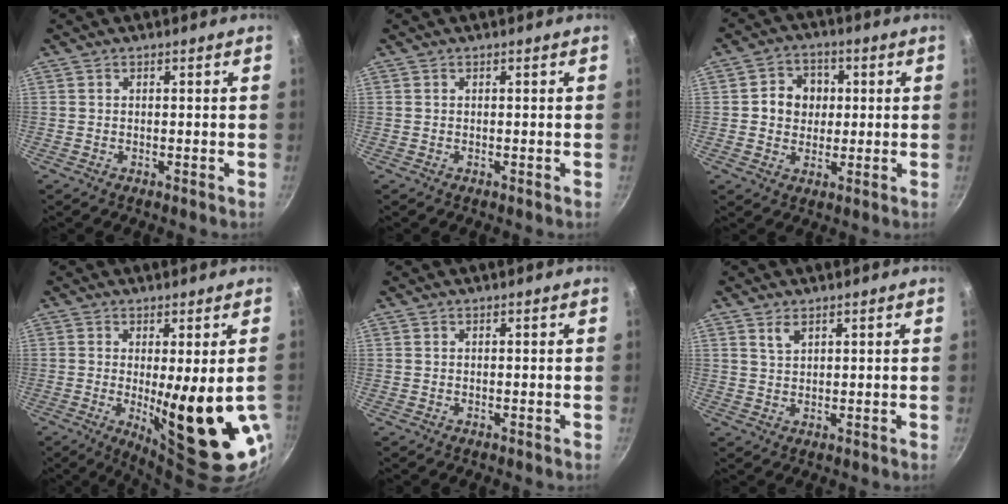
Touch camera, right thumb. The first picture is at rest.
{"total": 0.0}
{"total": 7.2, "force": [0.9, 6.4, 3.3], "torque": [-0.019, 0.003, 0.005]}
{"total": 15.5, "force": [-2.0, 3.4, 15.0], "torque": [-0.203, -0.033, -0.010]}
{"total": 0.0}
{"total": 2.5, "force": [1.5, 1.3, 1.5], "torque": [-0.025, -0.007, 0.030]}